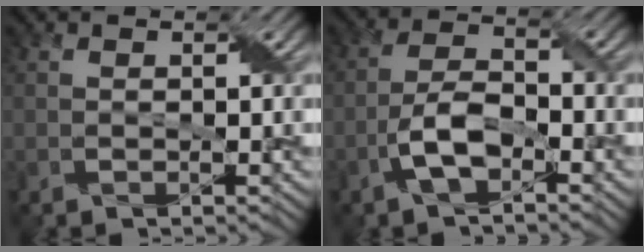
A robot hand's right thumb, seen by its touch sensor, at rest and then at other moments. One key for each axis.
{"total": 5.4, "fx": -2.7, "fy": 2.2, "fz": 4.2, "tx": -0.088, "ty": 0.010, "tz": -0.060}